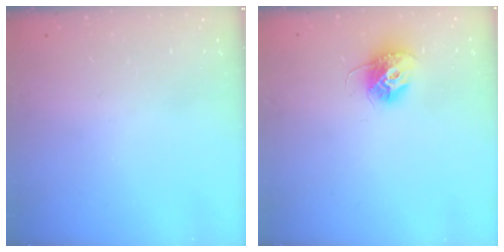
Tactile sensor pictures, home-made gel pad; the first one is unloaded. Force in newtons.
{"total": 10.4, "press": 10.4, "slide": 0.5}